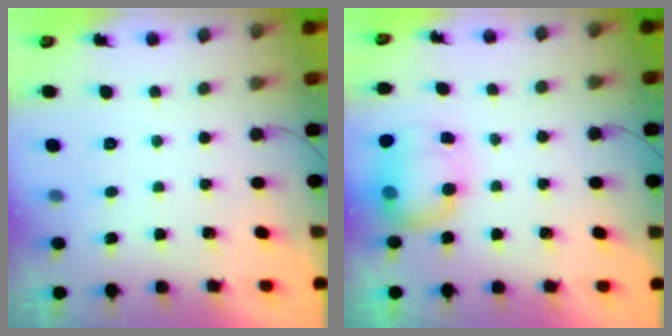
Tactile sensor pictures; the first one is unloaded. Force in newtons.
{"total": 7.7, "press": 7.6, "slide": 1.4}